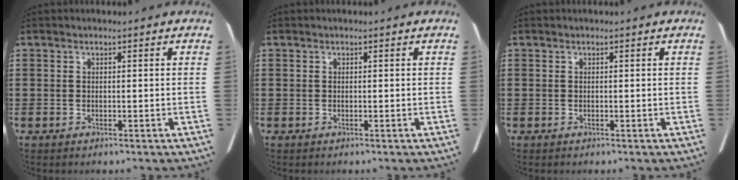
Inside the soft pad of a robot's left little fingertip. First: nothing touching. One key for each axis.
{"total": 0.0}
{"total": 0.0}